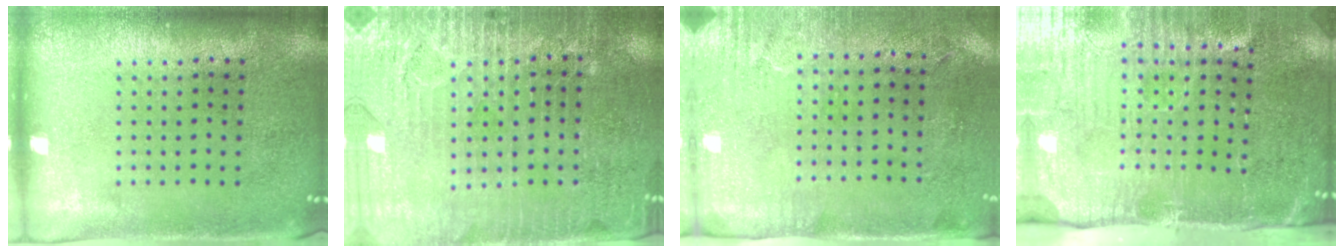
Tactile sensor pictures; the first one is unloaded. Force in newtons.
{"total": 3.3, "press": 3.1, "slide": 1.2}
{"total": 3.0, "press": 2.4, "slide": 1.8}
{"total": 5.2, "press": 4.3, "slide": 2.9}